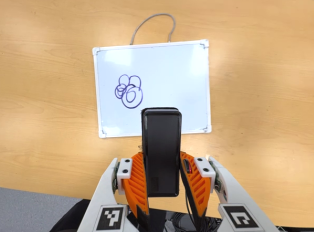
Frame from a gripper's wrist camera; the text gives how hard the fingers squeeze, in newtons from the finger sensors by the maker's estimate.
{"total": 3.9, "left": 2.6, "right": 5.2}